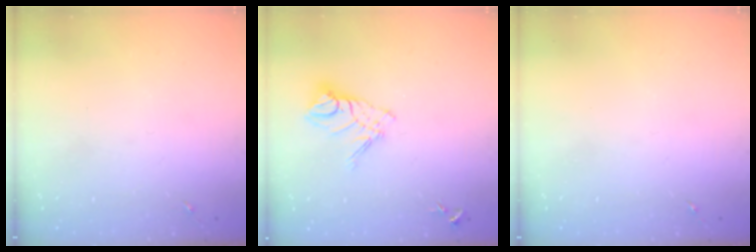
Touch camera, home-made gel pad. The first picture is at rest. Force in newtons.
{"total": 10.9, "press": 10.8, "slide": 0.9}
{"total": 0.0}